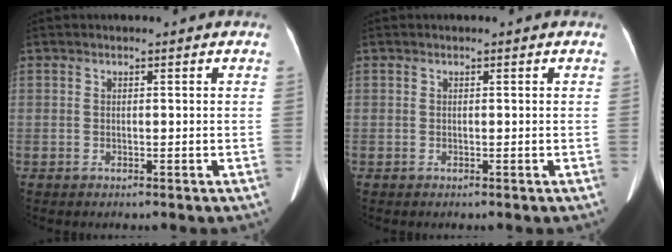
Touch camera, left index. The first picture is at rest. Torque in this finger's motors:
{"motor_torque": [0.00, 0.01, 0.01, 0.00]}